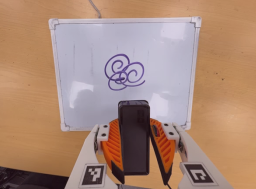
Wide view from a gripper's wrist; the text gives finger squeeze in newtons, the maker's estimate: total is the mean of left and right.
{"total": 6.6, "left": 5.5, "right": 7.7}